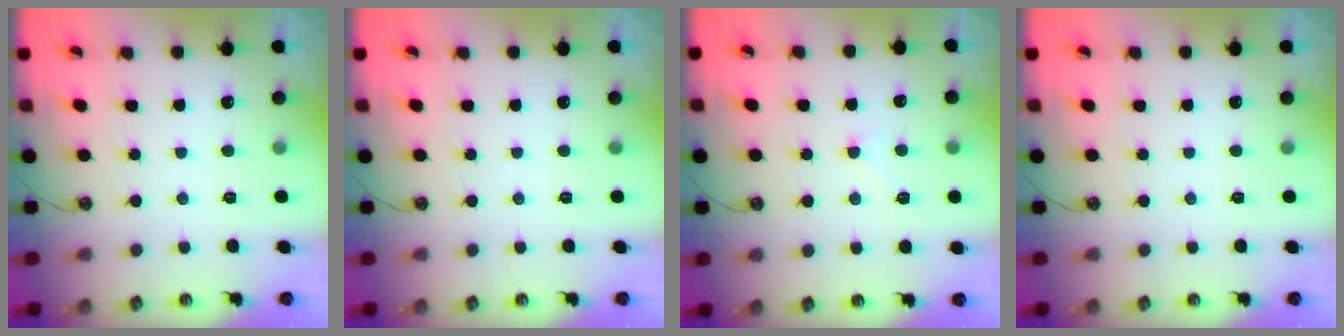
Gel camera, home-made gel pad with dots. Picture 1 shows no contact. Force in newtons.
{"total": 0.0}
{"total": 1.0, "press": 0.8, "slide": 0.6}
{"total": 0.0}